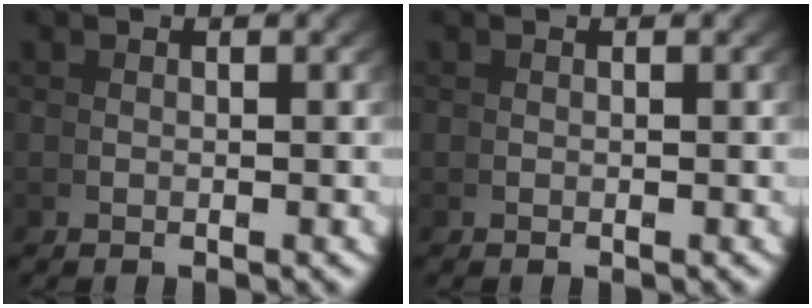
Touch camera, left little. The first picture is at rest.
{"total": 0.0}